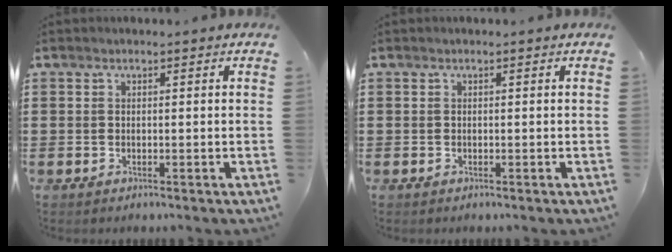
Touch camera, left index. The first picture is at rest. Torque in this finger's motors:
{"motor_torque": [0.00, 0.00, 0.01, 0.00]}